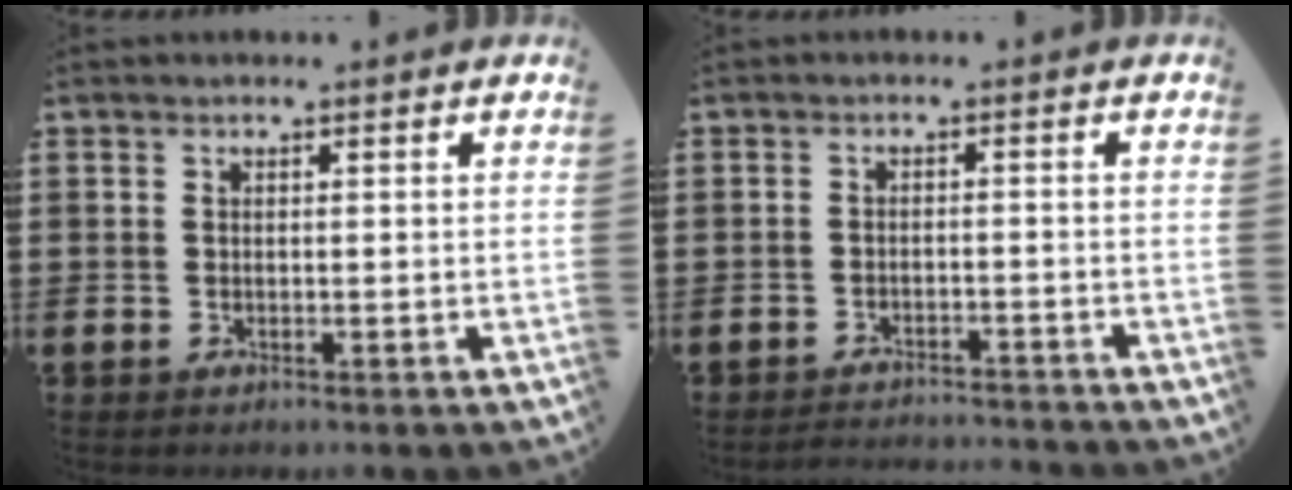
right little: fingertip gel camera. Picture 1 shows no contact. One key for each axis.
{"total": 1.9, "fx": -1.9, "fy": -0.1, "fz": -0.1, "tx": -0.002, "ty": 0.004, "tz": -0.040}